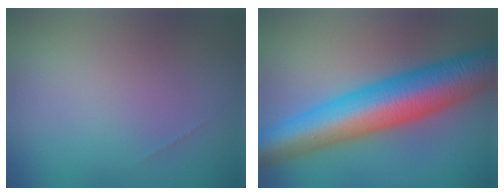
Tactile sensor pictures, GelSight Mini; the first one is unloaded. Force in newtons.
{"total": 11.3, "press": 11.3, "slide": 0.1}